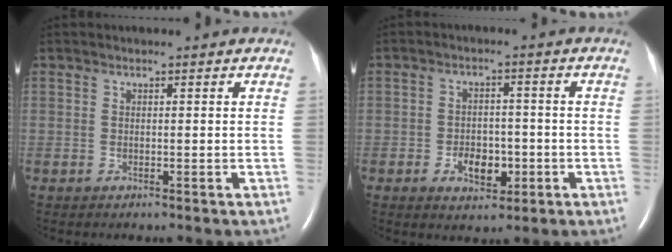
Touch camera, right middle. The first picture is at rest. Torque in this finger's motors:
{"motor_torque": [0.81, -0.31, 0.14, 0.05]}